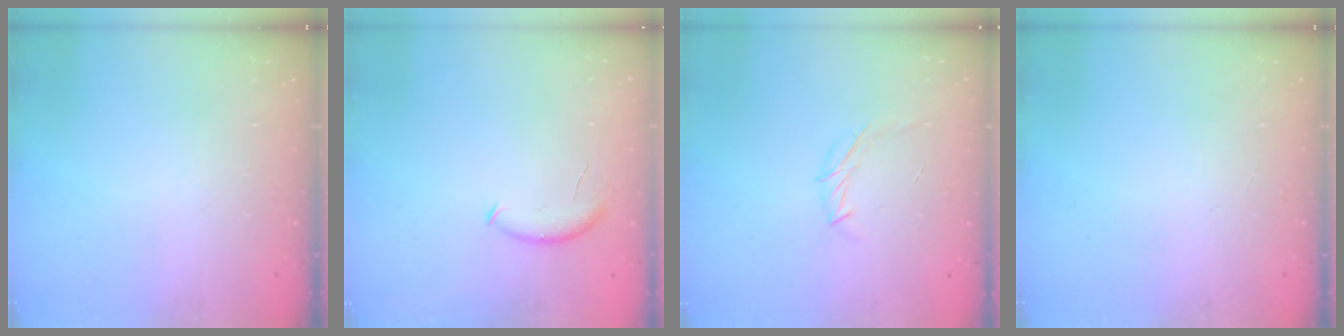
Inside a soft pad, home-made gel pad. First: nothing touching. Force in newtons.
{"total": 6.8, "press": 6.8, "slide": 0.6}
{"total": 6.0, "press": 5.9, "slide": 1.1}
{"total": 0.0}